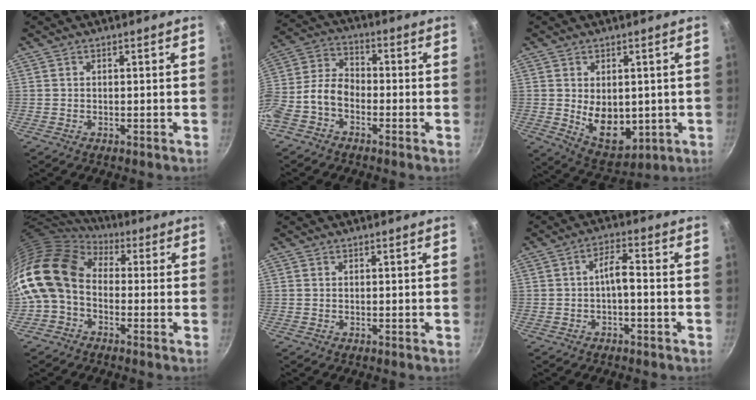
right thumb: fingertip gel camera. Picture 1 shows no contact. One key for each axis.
{"total": 8.9, "fx": -3.3, "fy": 5.9, "fz": 5.8, "tx": -0.119, "ty": 0.051, "tz": -0.080}
{"total": 10.2, "fx": -0.2, "fy": 6.9, "fz": 7.5, "tx": -0.094, "ty": -0.021, "tz": 0.021}
{"total": 13.8, "fx": -0.4, "fy": 10.2, "fz": 9.3, "tx": -0.163, "ty": 0.029, "tz": -0.028}
{"total": 0.0}
{"total": 4.0, "fx": -1.3, "fy": 1.4, "fz": 3.5, "tx": -0.063, "ty": 0.027, "tz": -0.022}